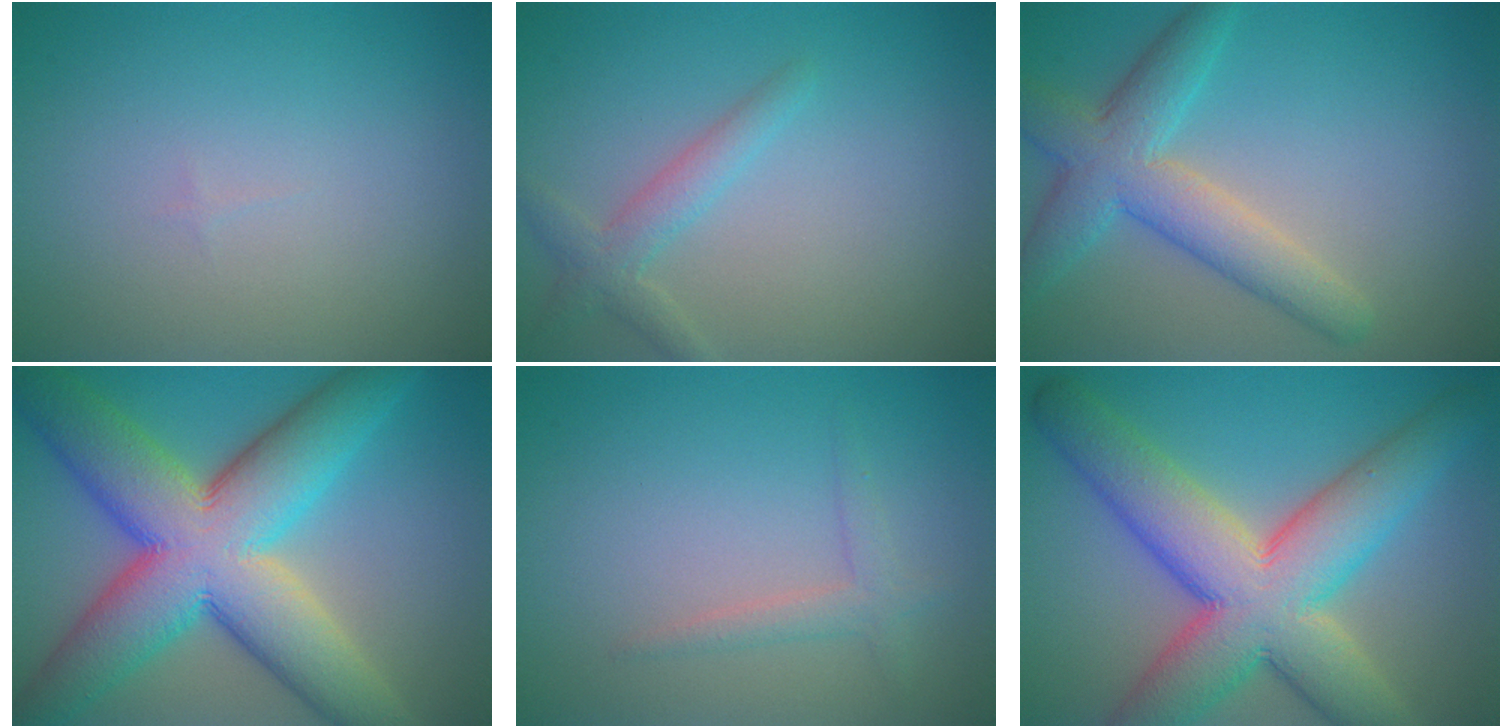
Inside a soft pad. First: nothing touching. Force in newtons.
{"total": 2.3, "press": 2.3, "slide": 0.0}
{"total": 5.7, "press": 5.7, "slide": 0.1}
{"total": 14.0, "press": 14.0, "slide": 0.7}
{"total": 1.6, "press": 1.5, "slide": 0.1}
{"total": 11.7, "press": 11.7, "slide": 0.6}